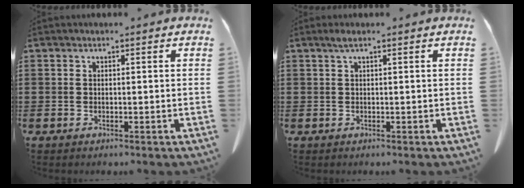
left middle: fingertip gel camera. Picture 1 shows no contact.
{"total": 1.1, "force": [0.5, 0.1, 1.0], "torque": [-0.021, 0.001, 0.009]}